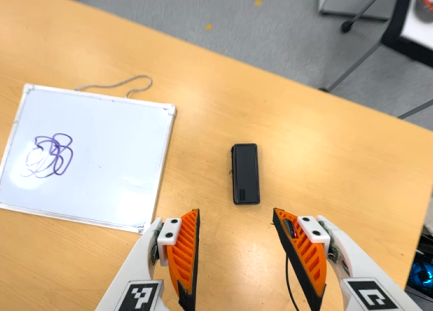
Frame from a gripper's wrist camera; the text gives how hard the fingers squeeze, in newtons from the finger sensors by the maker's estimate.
{"total": 0.0}